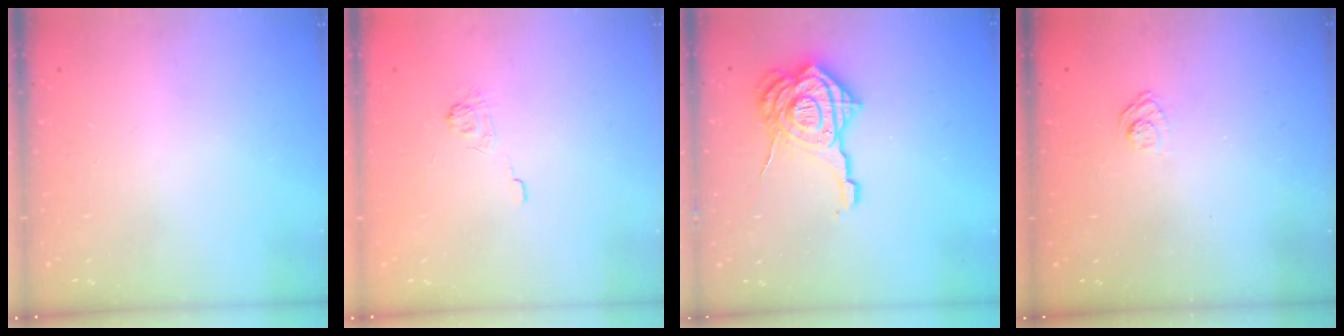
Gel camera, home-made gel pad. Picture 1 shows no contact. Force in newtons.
{"total": 2.5, "press": 2.1, "slide": 1.4}
{"total": 18.9, "press": 18.8, "slide": 1.9}
{"total": 3.1, "press": 2.8, "slide": 1.3}